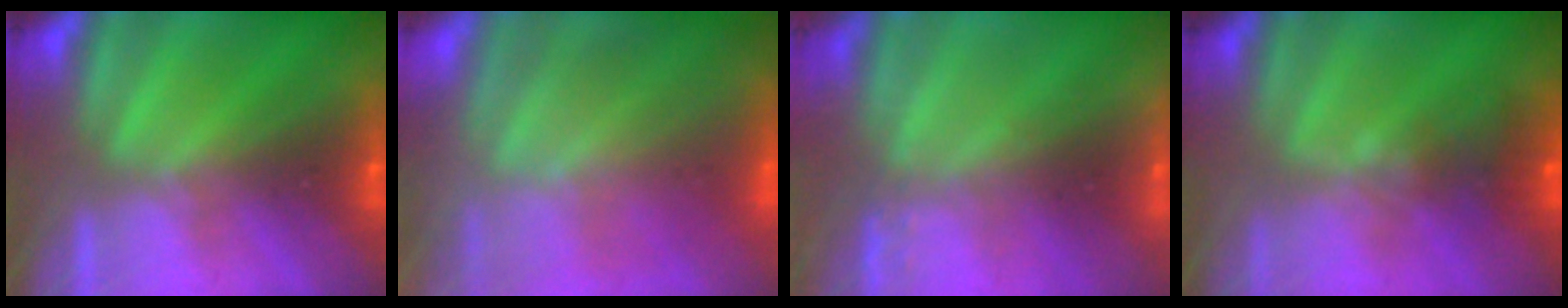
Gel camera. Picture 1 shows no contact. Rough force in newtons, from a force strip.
{"total": 10.5}
{"total": 2.2}
{"total": 4.5}